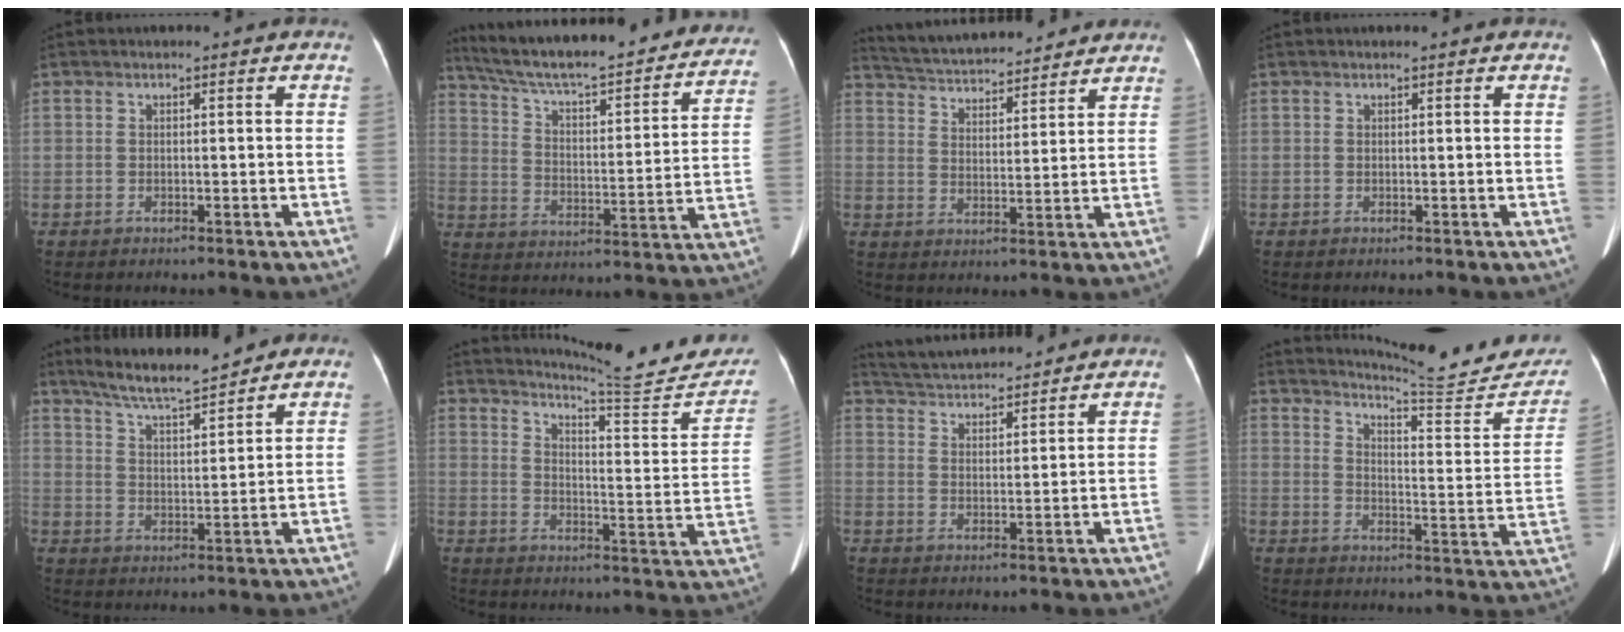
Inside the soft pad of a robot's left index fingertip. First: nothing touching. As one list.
[{"total": 31.0, "force": [27.1, 5.2, 14.1], "torque": [-0.228, -0.036, 0.360]}, {"total": 15.0, "force": [14.0, 2.5, 4.8], "torque": [-0.085, 0.028, 0.220]}, {"total": 0.9, "force": [0.8, 0.0, 0.3], "torque": [-0.007, 0.007, 0.013]}, {"total": 10.5, "force": [9.3, 0.9, 4.7], "torque": [-0.081, 0.011, 0.159]}, {"total": 17.5, "force": [16.9, 0.4, 4.5], "torque": [-0.058, -0.088, 0.207]}, {"total": 11.0, "force": [10.5, 1.1, 3.0], "torque": [-0.063, 0.023, 0.173]}, {"total": 18.1, "force": [17.6, 0.7, 4.2], "torque": [-0.054, -0.097, 0.212]}]